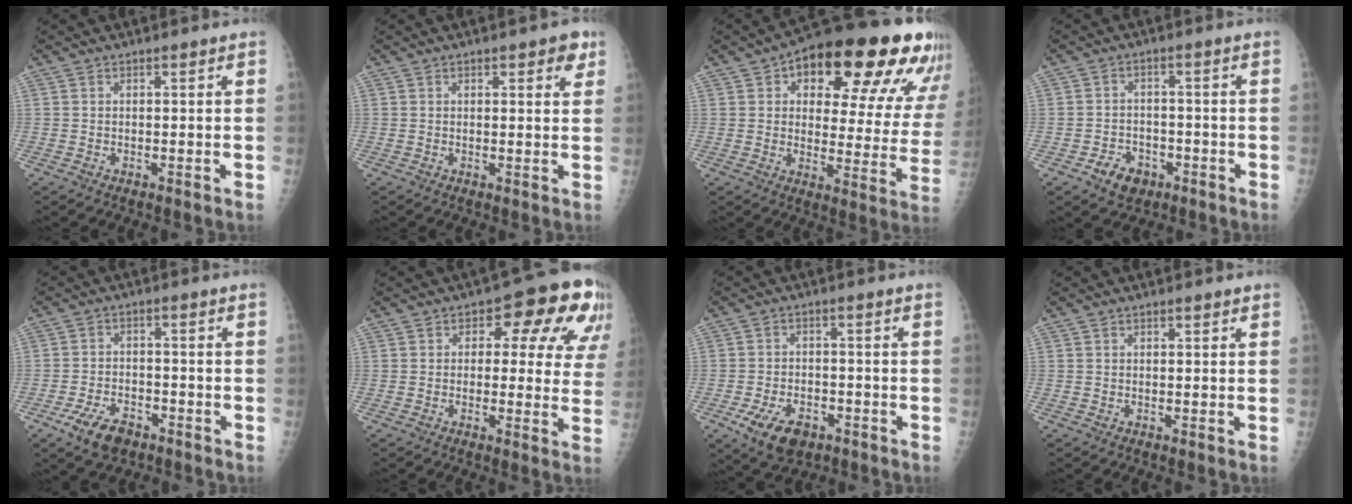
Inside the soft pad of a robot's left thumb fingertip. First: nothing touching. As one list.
[{"total": 4.1, "force": [2.2, 1.7, 3.1], "torque": [-0.022, -0.007, 0.021]}, {"total": 26.2, "force": [13.3, 10.7, 19.9], "torque": [-0.229, -0.005, 0.180]}, {"total": 5.5, "force": [-3.0, 4.0, 2.3], "torque": [-0.021, 0.020, -0.043]}, {"total": 7.3, "force": [-4.4, 4.1, 4.1], "torque": [-0.072, 0.018, -0.075]}, {"total": 13.7, "force": [5.4, 7.5, 10.1], "torque": [-0.058, 0.000, 0.052]}, {"total": 8.8, "force": [-4.5, 5.2, 5.5], "torque": [-0.091, 0.015, -0.067]}, {"total": 0.7, "force": [0.4, 0.2, 0.5], "torque": [-0.008, -0.001, 0.005]}]